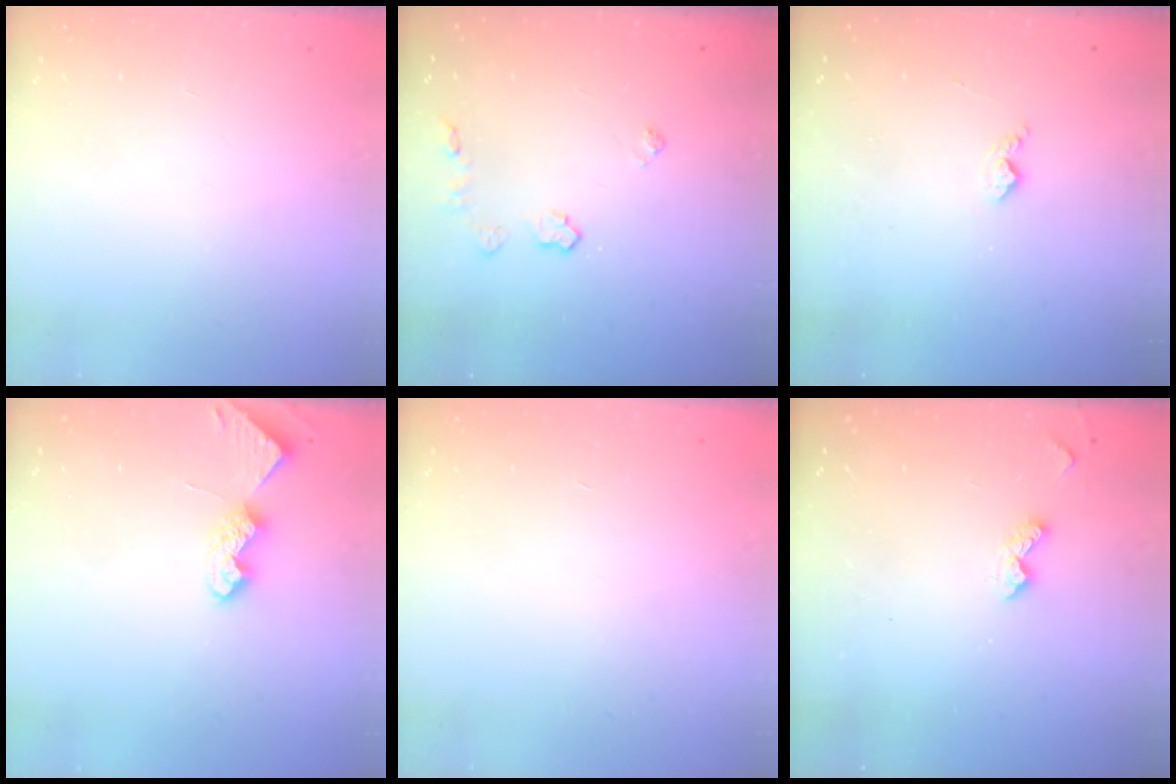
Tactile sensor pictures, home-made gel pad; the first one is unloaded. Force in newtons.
{"total": 5.4, "press": 5.3, "slide": 0.7}
{"total": 4.1, "press": 4.1, "slide": 0.5}
{"total": 7.5, "press": 7.5, "slide": 0.5}
{"total": 0.0}
{"total": 5.3, "press": 5.2, "slide": 0.7}